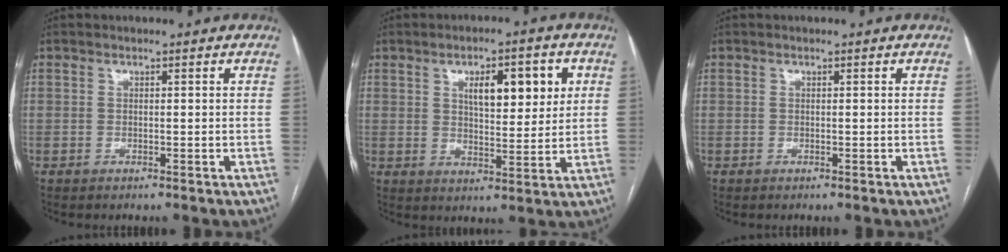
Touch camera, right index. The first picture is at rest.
{"total": 8.9, "force": [3.2, 3.2, 7.7], "torque": [-0.113, 0.009, 0.051]}
{"total": 0.0}